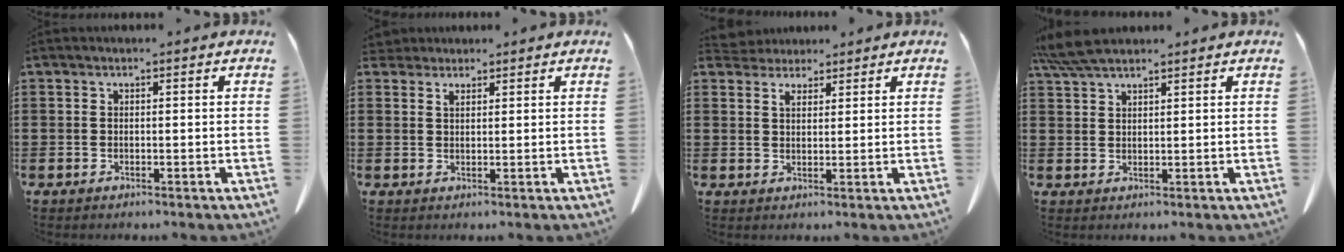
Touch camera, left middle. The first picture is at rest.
{"total": 1.9, "force": [1.7, 0.7, 0.7], "torque": [-0.018, 0.003, 0.034]}
{"total": 2.5, "force": [2.2, 1.1, 0.6], "torque": [-0.011, -0.002, 0.041]}
{"total": 5.2, "force": [4.2, 1.0, 3.0], "torque": [-0.068, -0.004, 0.081]}